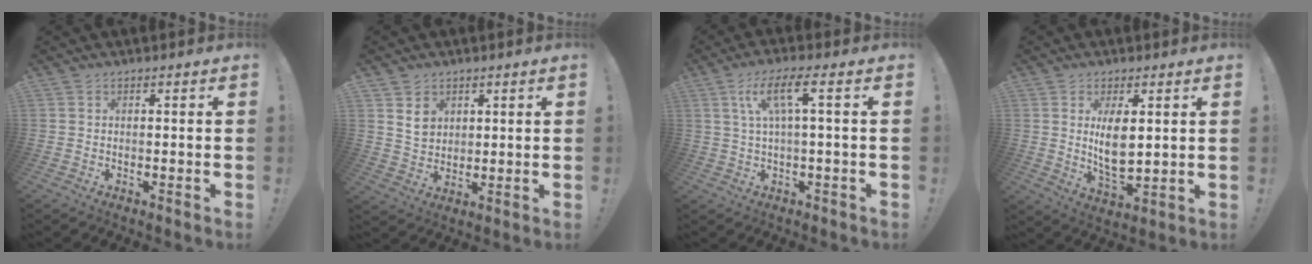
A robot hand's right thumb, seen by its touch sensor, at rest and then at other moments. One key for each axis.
{"total": 6.4, "fx": 3.3, "fy": 5.1, "fz": 2.1, "tx": -0.020, "ty": -0.020, "tz": 0.062}
{"total": 8.9, "fx": 2.4, "fy": 1.0, "fz": 8.6, "tx": -0.160, "ty": 0.004, "tz": 0.037}
{"total": 8.9, "fx": 2.4, "fy": 4.0, "fz": 7.6, "tx": -0.140, "ty": -0.021, "tz": 0.038}